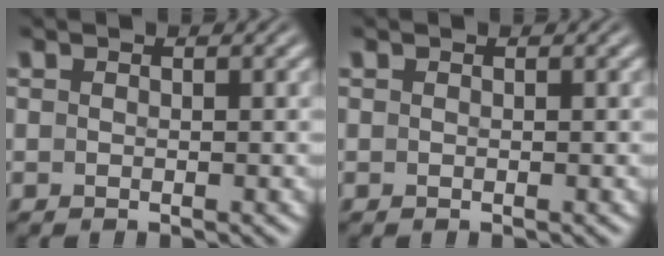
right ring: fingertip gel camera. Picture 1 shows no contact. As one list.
[{"total": 0.0}]